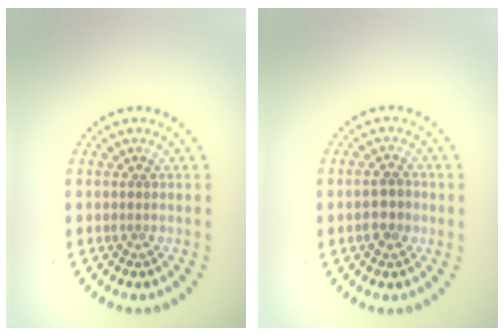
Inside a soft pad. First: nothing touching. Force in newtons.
{"total": 2.2, "press": 2.1, "slide": 0.5}